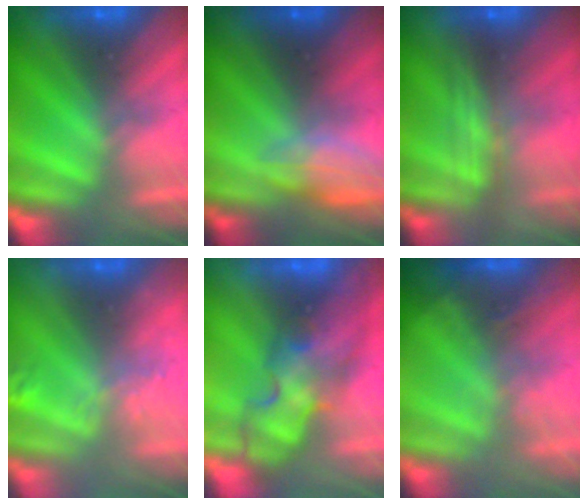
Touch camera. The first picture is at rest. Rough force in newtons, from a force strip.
{"total": 2.8}
{"total": 2.4}
{"total": 2.8}
{"total": 3.7}
{"total": 2.7}